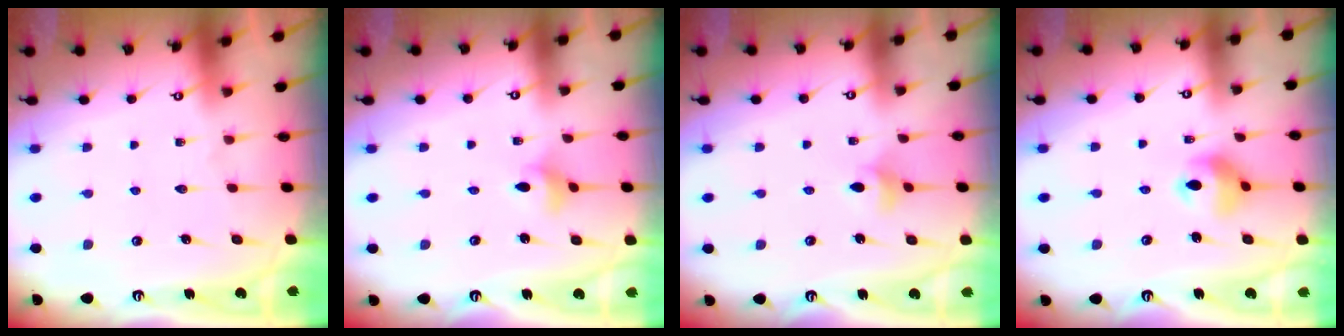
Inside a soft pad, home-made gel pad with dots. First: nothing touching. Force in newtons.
{"total": 3.0, "press": 3.0, "slide": 0.2}
{"total": 5.0, "press": 4.9, "slide": 1.0}
{"total": 10.0, "press": 9.4, "slide": 3.4}